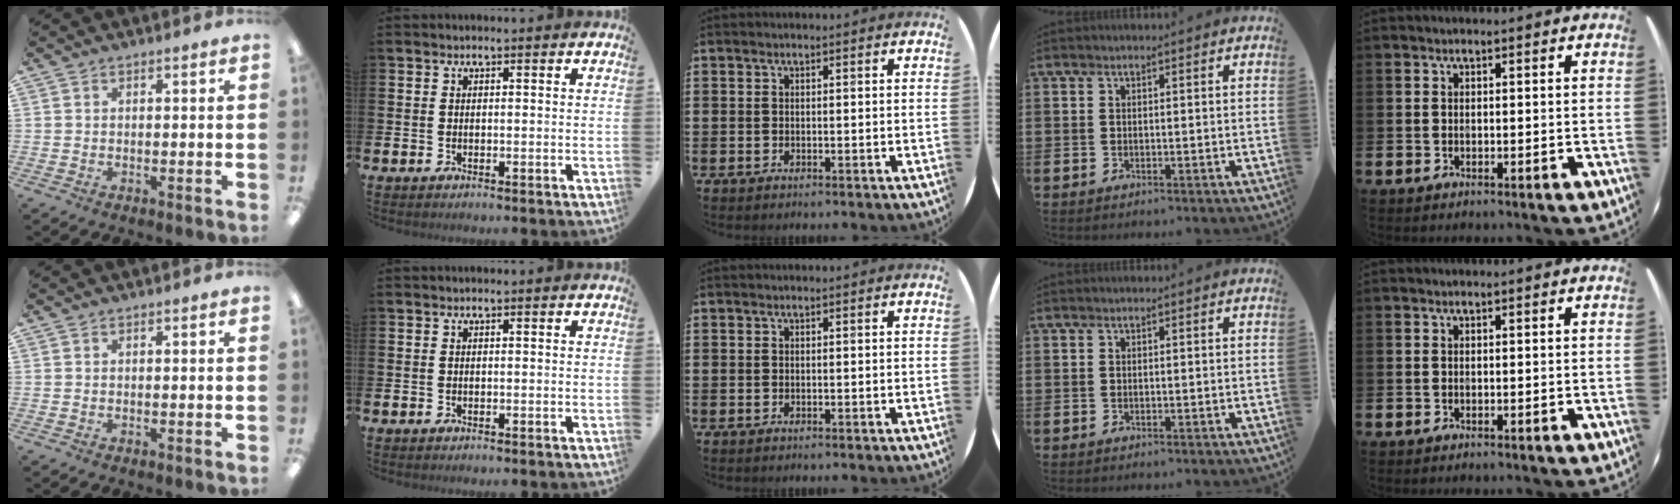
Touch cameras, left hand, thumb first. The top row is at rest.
{}